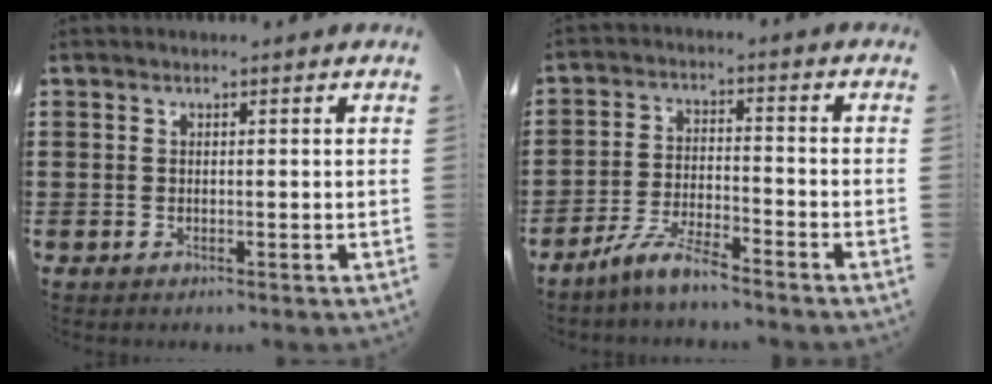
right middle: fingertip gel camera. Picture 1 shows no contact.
{"total": 6.0, "force": [-5.3, 0.4, 2.8], "torque": [-0.073, -0.009, -0.106]}